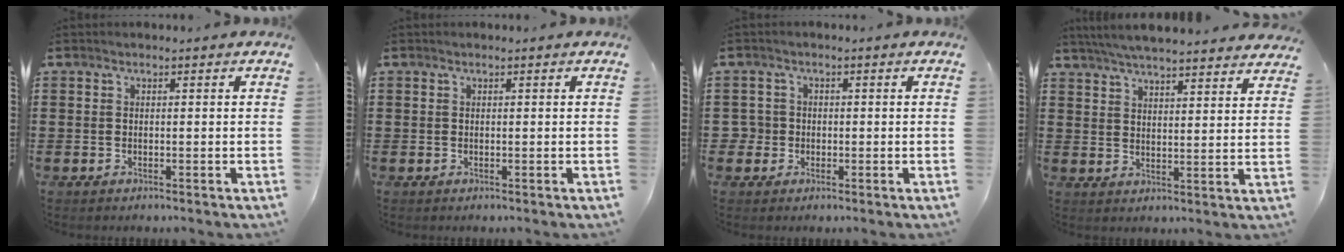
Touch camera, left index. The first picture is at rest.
{"total": 0.0}
{"total": 2.2, "force": [-0.4, 2.2, 0.3], "torque": [-0.024, 0.001, -0.015]}
{"total": 5.5, "force": [5.3, -0.3, 1.4], "torque": [-0.045, -0.025, 0.094]}